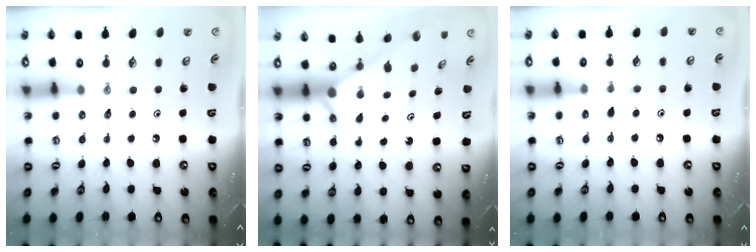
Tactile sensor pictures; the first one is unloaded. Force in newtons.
{"total": 2.7, "press": 2.7, "slide": 0.0}
{"total": 5.0, "press": 5.0, "slide": 0.4}